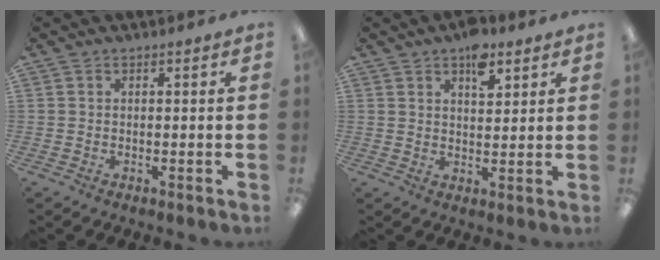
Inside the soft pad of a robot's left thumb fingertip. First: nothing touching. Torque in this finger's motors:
{"motor_torque": [1.12, 0.68, 0.65, -0.50, 0.03]}